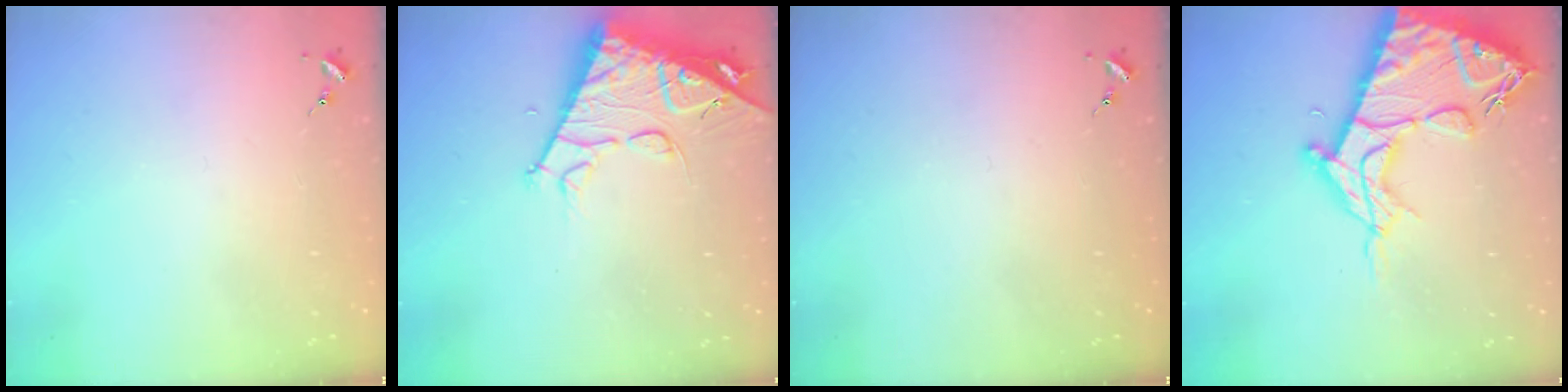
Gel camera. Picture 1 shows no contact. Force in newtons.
{"total": 13.9, "press": 13.8, "slide": 1.4}
{"total": 0.0}
{"total": 19.5, "press": 19.4, "slide": 1.8}